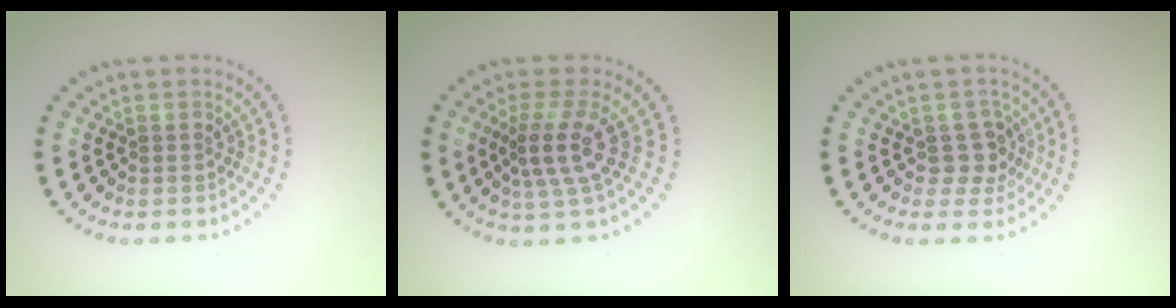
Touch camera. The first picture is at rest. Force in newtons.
{"total": 3.4, "press": 2.5, "slide": 2.4}
{"total": 2.4, "press": 2.1, "slide": 1.3}